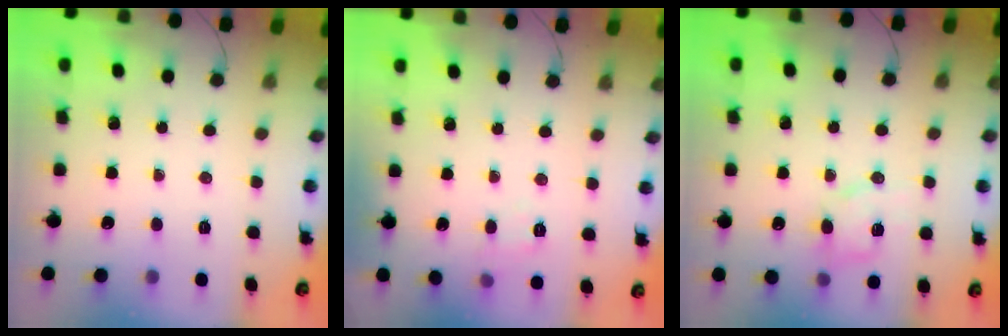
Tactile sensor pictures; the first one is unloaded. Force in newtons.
{"total": 3.5, "press": 3.3, "slide": 1.4}
{"total": 6.0, "press": 5.8, "slide": 1.5}